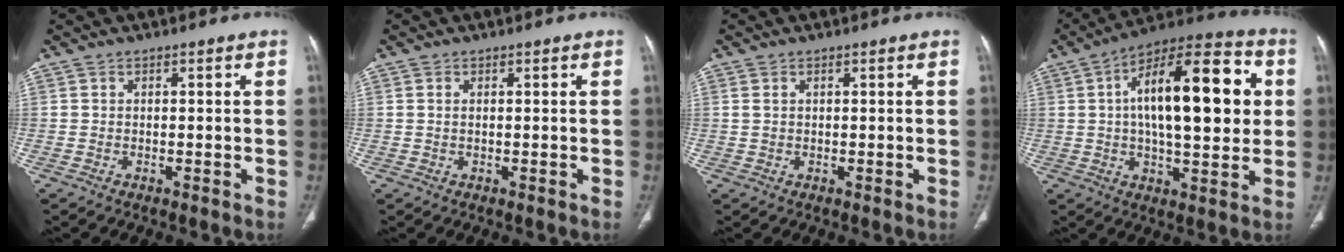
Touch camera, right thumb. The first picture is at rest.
{"total": 0.6, "force": [0.2, 0.2, 0.5], "torque": [-0.018, 0.004, 0.007]}
{"total": 1.2, "force": [0.5, 0.6, 0.9], "torque": [-0.026, 0.009, 0.017]}
{"total": 23.3, "force": [3.9, 9.4, 20.9], "torque": [-0.302, 0.018, 0.048]}